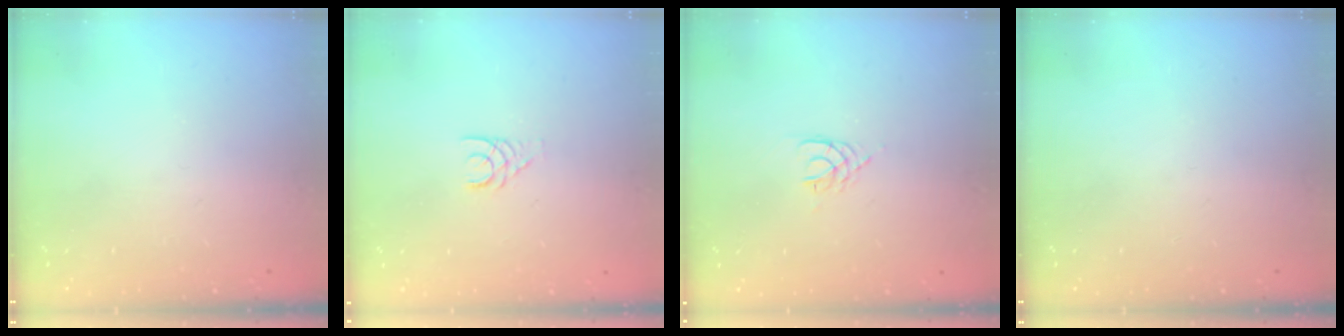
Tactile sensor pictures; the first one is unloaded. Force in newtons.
{"total": 3.3, "press": 3.3, "slide": 0.3}
{"total": 2.4, "press": 2.3, "slide": 0.4}
{"total": 0.0}